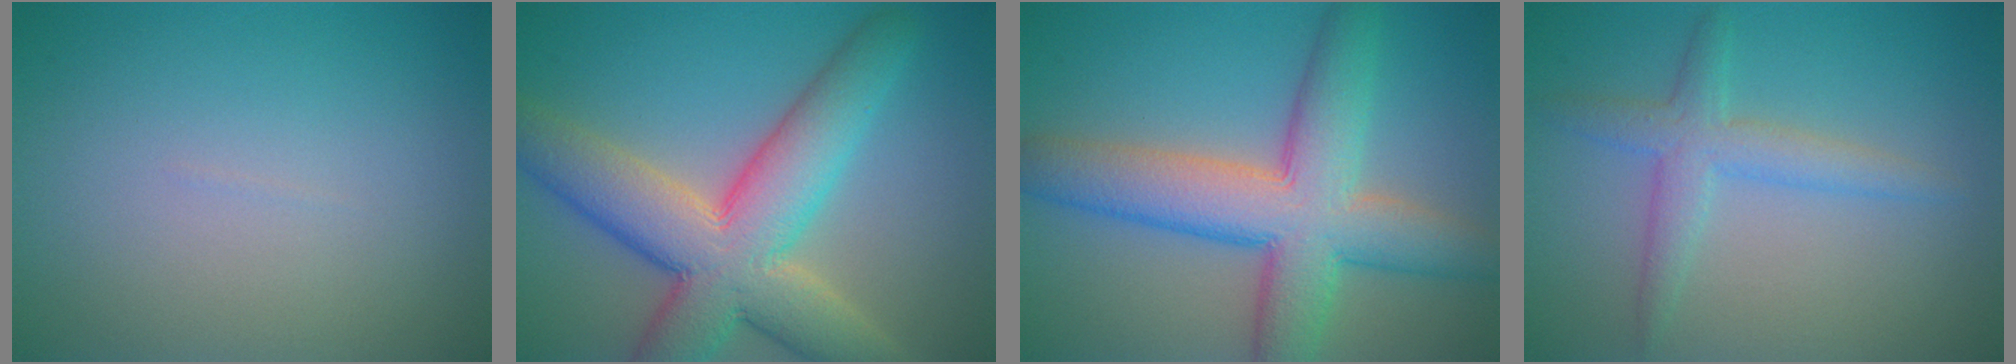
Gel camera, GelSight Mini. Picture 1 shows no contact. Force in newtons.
{"total": 10.5, "press": 10.4, "slide": 0.8}
{"total": 9.2, "press": 9.2, "slide": 0.3}
{"total": 3.1, "press": 3.1, "slide": 0.1}